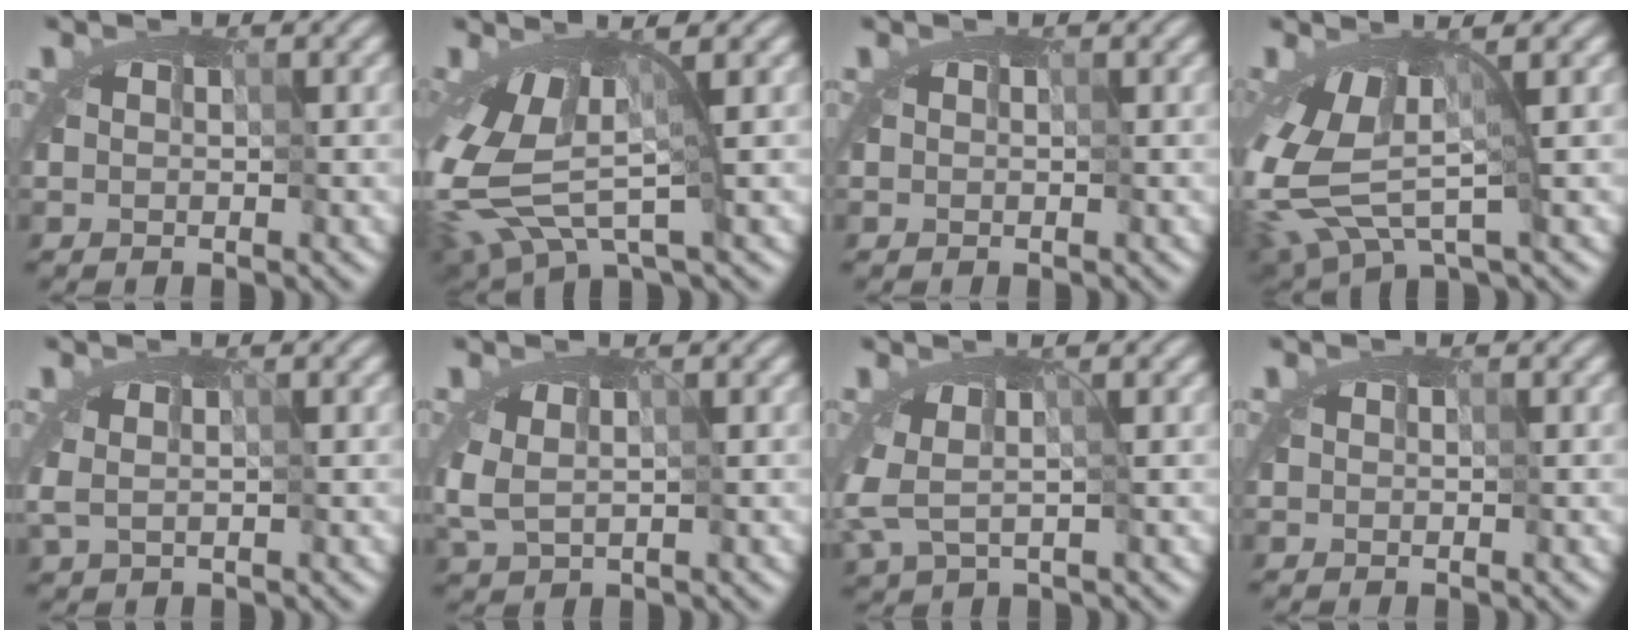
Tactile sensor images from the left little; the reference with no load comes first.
{"total": 6.7, "force": [-2.8, 2.4, 5.6], "torque": [-0.119, -0.008, -0.057]}
{"total": 0.0}
{"total": 6.2, "force": [-2.1, 2.5, 5.3], "torque": [-0.115, -0.013, -0.041]}
{"total": 0.9, "force": [0.5, 0.1, 0.7], "torque": [-0.017, -0.003, 0.008]}
{"total": 1.9, "force": [0.5, 0.8, 1.6], "torque": [-0.032, -0.001, 0.013]}
{"total": 1.5, "force": [0.2, 0.6, 1.4], "torque": [-0.029, -0.005, 0.010]}
{"total": 0.0}